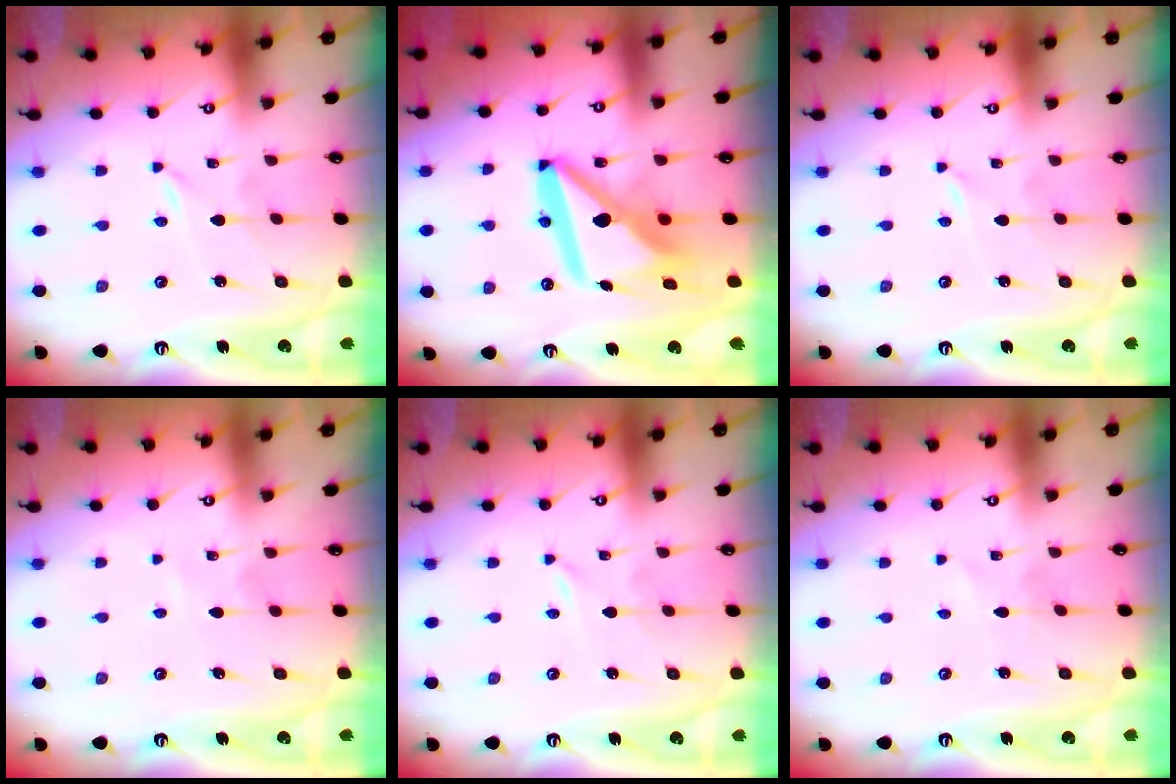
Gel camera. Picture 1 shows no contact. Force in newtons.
{"total": 16.1, "press": 16.0, "slide": 1.4}
{"total": 0.0}
{"total": 1.4, "press": 1.3, "slide": 0.1}
{"total": 0.0}
{"total": 1.4, "press": 1.4, "slide": 0.1}